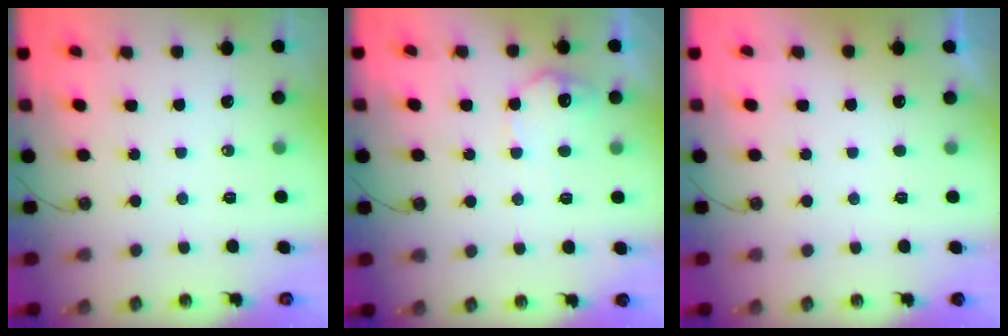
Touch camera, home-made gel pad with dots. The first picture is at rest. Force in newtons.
{"total": 9.0, "press": 9.0, "slide": 0.3}
{"total": 0.7, "press": 0.2, "slide": 0.7}